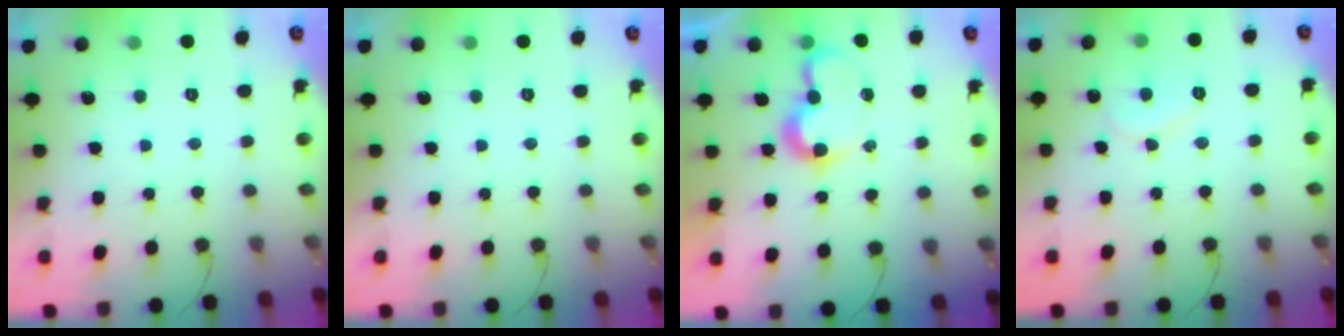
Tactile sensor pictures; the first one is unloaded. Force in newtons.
{"total": 0.0}
{"total": 7.2, "press": 7.2, "slide": 0.2}
{"total": 6.9, "press": 6.9, "slide": 0.2}